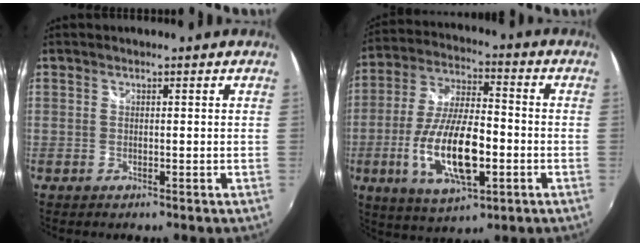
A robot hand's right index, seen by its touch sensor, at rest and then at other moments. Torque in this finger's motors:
{"motor_torque": [1.33, -0.81, 1.05, 0.21]}